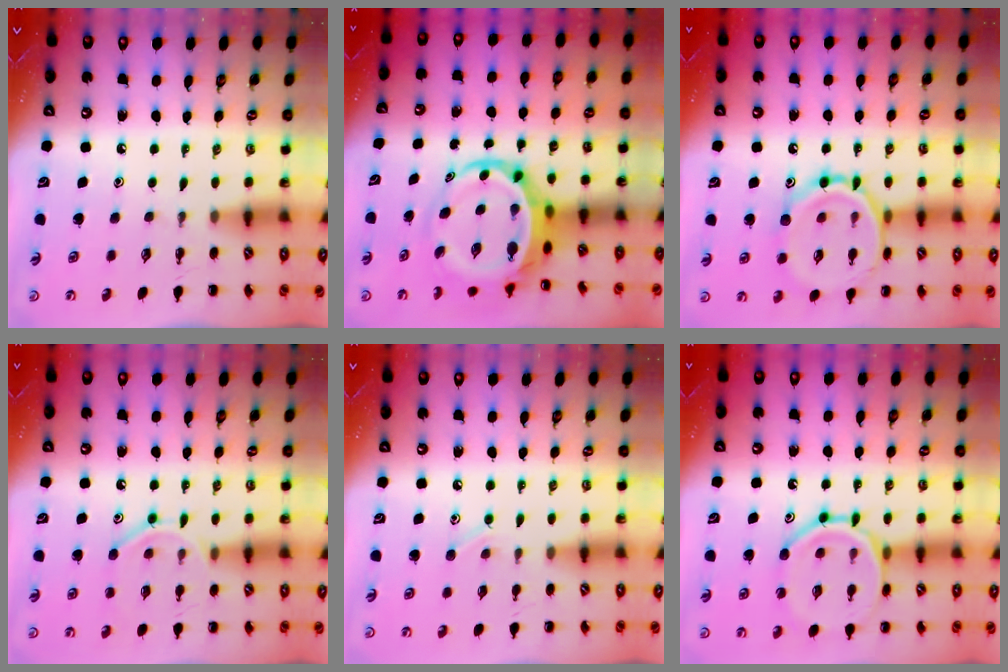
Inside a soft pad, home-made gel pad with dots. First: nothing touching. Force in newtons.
{"total": 8.9, "press": 8.4, "slide": 2.9}
{"total": 14.3, "press": 14.2, "slide": 0.8}
{"total": 9.2, "press": 9.2, "slide": 1.0}
{"total": 5.5, "press": 5.2, "slide": 1.7}
{"total": 14.9, "press": 14.7, "slide": 1.9}